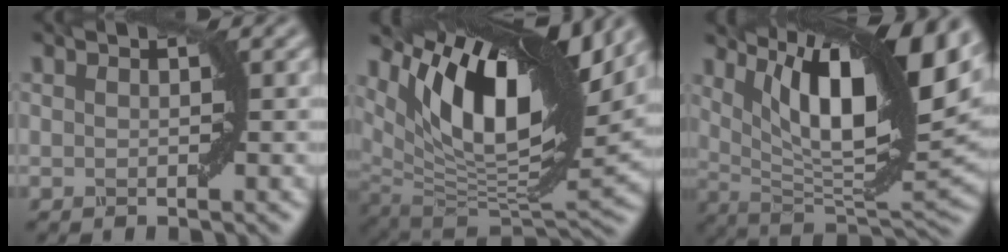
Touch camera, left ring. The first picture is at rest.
{"total": 13.6, "force": [5.7, 5.7, 11.0], "torque": [-0.196, 0.012, 0.108]}
{"total": 13.9, "force": [5.7, 4.3, 12.0], "torque": [-0.185, 0.006, 0.104]}